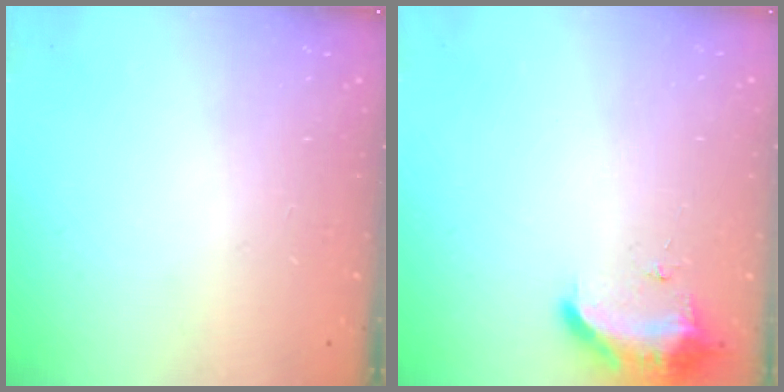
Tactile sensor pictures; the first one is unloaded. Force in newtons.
{"total": 8.9, "press": 8.8, "slide": 1.6}